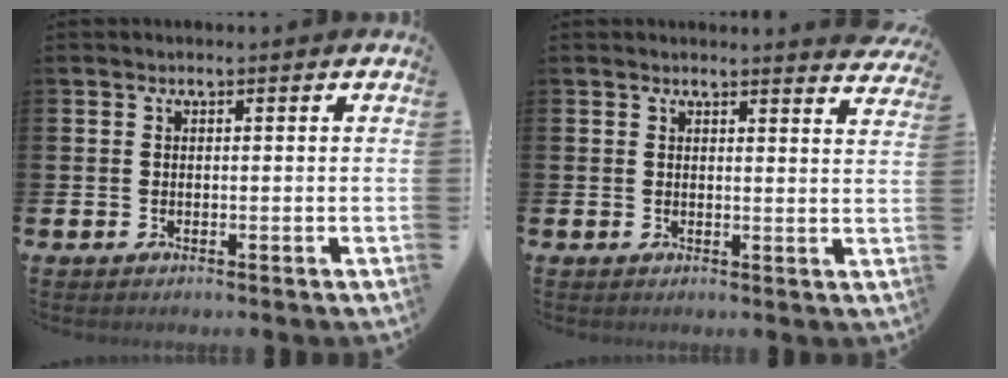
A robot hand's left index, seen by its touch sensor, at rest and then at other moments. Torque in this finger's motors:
{"motor_torque": [0.85, -1.31, -0.39, 0.06]}